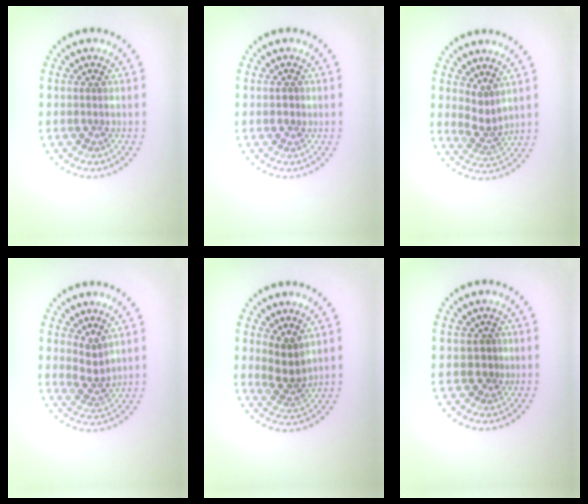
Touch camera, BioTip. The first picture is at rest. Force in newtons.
{"total": 0.8, "press": 0.8, "slide": 0.1}
{"total": 2.1, "press": 1.5, "slide": 1.4}
{"total": 2.1, "press": 1.6, "slide": 1.4}
{"total": 2.7, "press": 2.2, "slide": 1.6}
{"total": 1.0, "press": 0.7, "slide": 0.7}